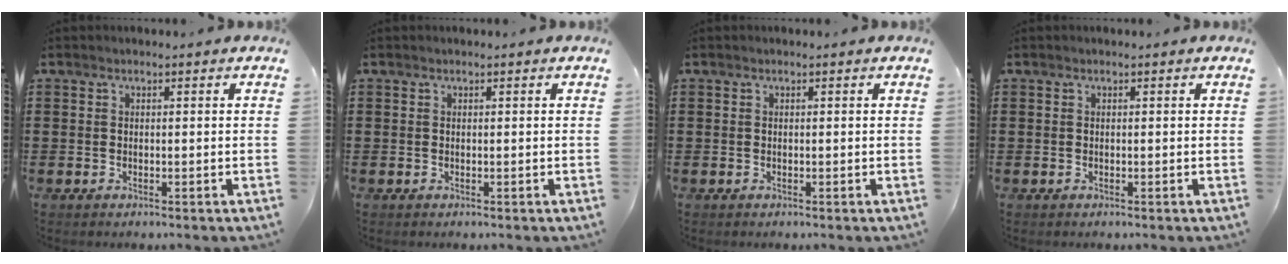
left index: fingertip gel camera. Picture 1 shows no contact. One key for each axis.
{"total": 0.0}
{"total": 0.0}
{"total": 0.0}